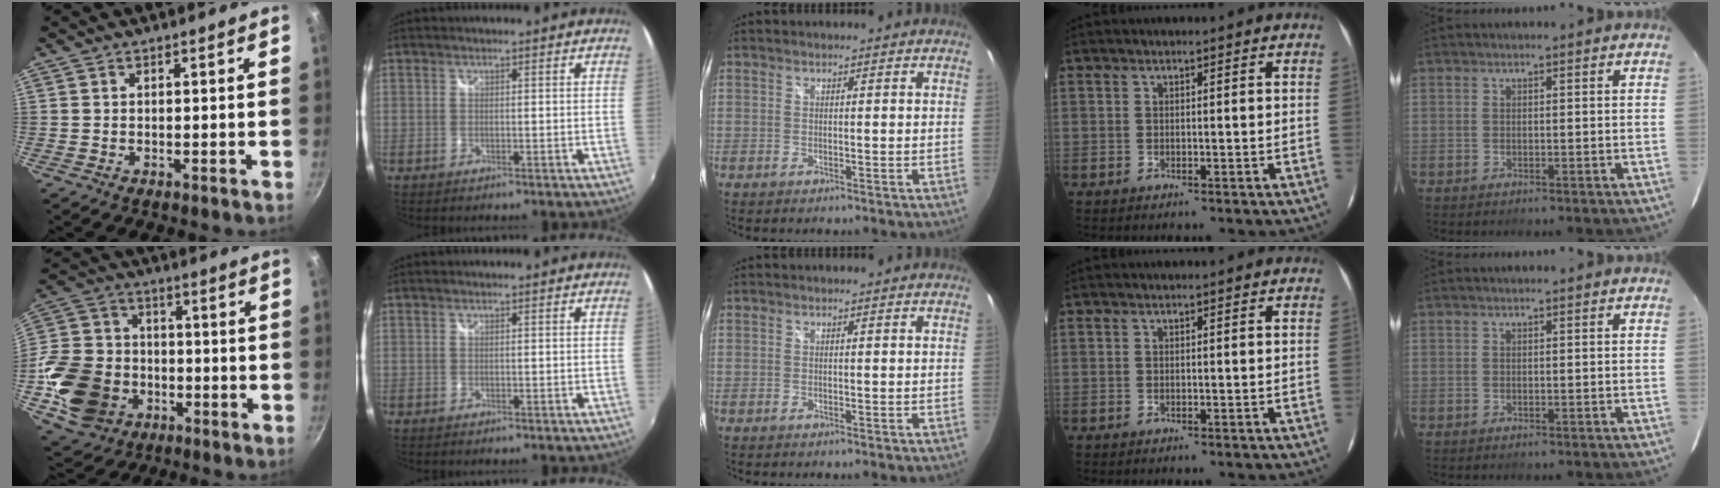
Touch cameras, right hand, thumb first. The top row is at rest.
{"thumb": {"total": 19.8, "force": [-5.1, 15.9, 10.7], "torque": [-0.200, 0.038, -0.080]}}